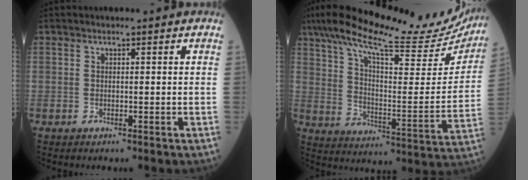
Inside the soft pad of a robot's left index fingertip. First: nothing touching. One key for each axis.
{"total": 28.6, "fx": 24.7, "fy": 4.7, "fz": 13.7, "tx": -0.233, "ty": -0.025, "tz": 0.334}